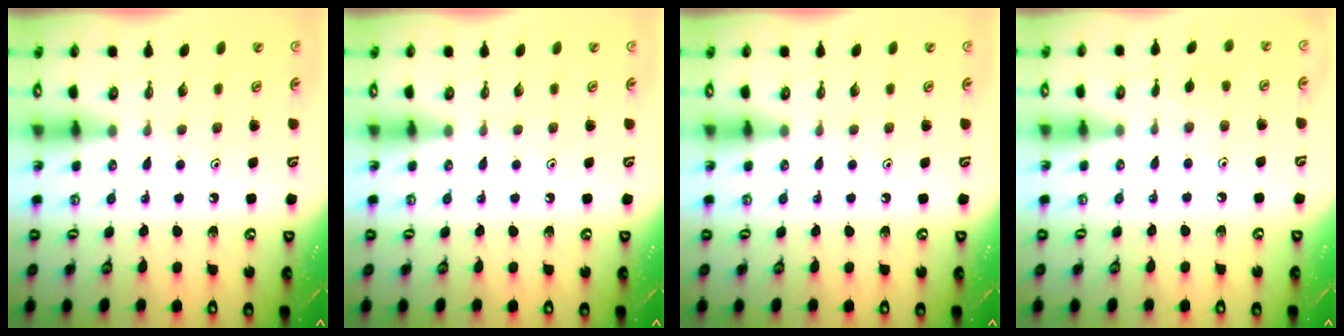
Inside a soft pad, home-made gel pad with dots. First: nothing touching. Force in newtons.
{"total": 0.0}
{"total": 0.0}
{"total": 4.8, "press": 4.8, "slide": 0.7}